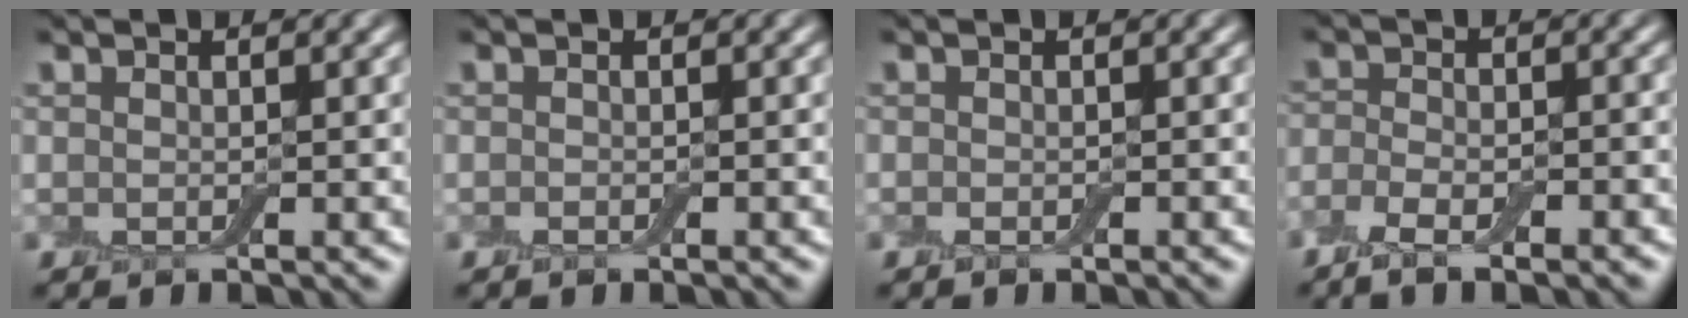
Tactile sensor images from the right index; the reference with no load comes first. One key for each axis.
{"total": 0.5, "fx": -0.3, "fy": 0.2, "fz": 0.4, "tx": -0.006, "ty": -0.001, "tz": -0.005}
{"total": 0.8, "fx": -0.5, "fy": 0.5, "fz": 0.5, "tx": -0.008, "ty": -0.002, "tz": -0.008}
{"total": 4.4, "fx": -2.8, "fy": 1.9, "fz": 2.8, "tx": -0.046, "ty": -0.004, "tz": -0.051}